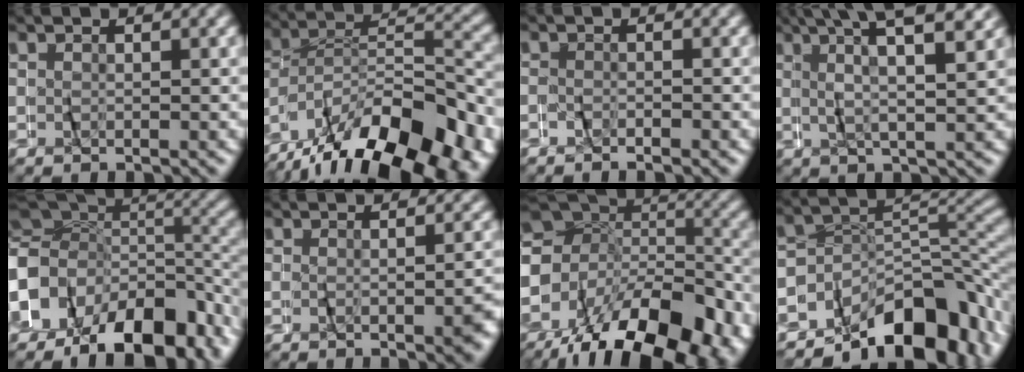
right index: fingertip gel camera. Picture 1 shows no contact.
{"total": 14.7, "force": [-8.8, 7.7, 8.9], "torque": [-0.153, -0.031, -0.134]}
{"total": 2.0, "force": [-0.5, 1.6, 1.2], "torque": [-0.039, -0.001, -0.016]}
{"total": 6.4, "force": [4.2, 0.5, 4.9], "torque": [-0.091, 0.023, 0.057]}
{"total": 18.8, "force": [-5.0, 14.4, 11.1], "torque": [-0.230, -0.036, -0.079]}
{"total": 2.7, "force": [-1.8, -0.2, 2.0], "torque": [-0.022, -0.002, -0.027]}
{"total": 18.9, "force": [-6.3, 13.6, 11.5], "torque": [-0.246, -0.039, -0.090]}
{"total": 10.9, "force": [-6.5, 6.0, 6.5], "torque": [-0.095, 0.002, -0.112]}